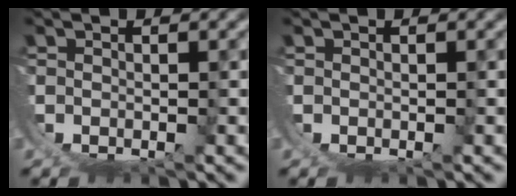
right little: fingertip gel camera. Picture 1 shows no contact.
{"total": 0.0}